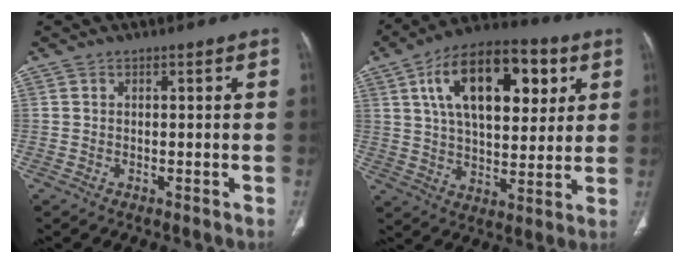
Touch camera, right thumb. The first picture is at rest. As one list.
[{"total": 21.7, "force": [7.7, 11.2, 16.9], "torque": [-0.237, -0.005, 0.120]}]